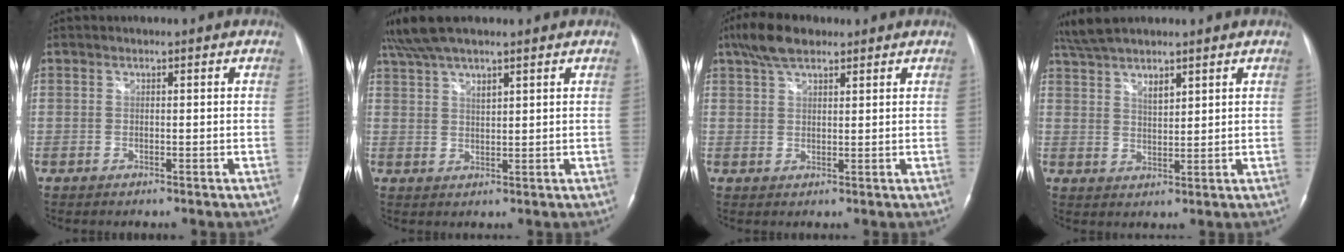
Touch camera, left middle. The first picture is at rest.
{"total": 8.6, "force": [6.6, 1.6, 5.2], "torque": [-0.103, 0.029, 0.120]}
{"total": 6.1, "force": [4.4, 2.4, 3.5], "torque": [-0.076, 0.020, 0.082]}
{"total": 7.7, "force": [5.9, 1.7, 4.5], "torque": [-0.097, 0.014, 0.114]}